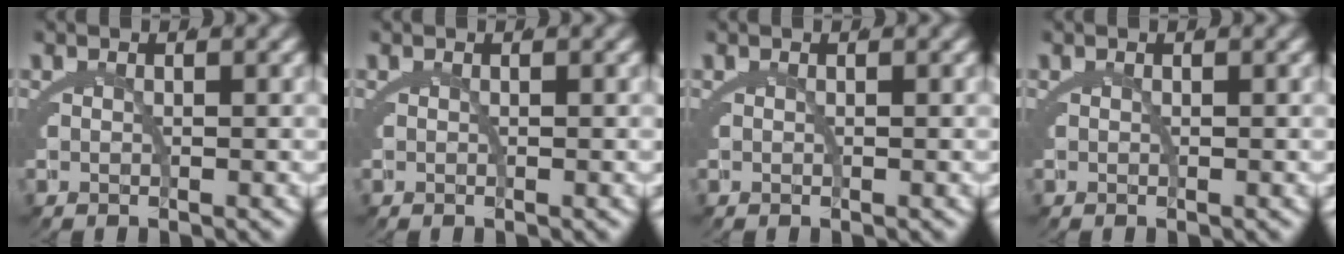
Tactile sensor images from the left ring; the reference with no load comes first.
{"total": 0.0}
{"total": 0.0}
{"total": 0.0}